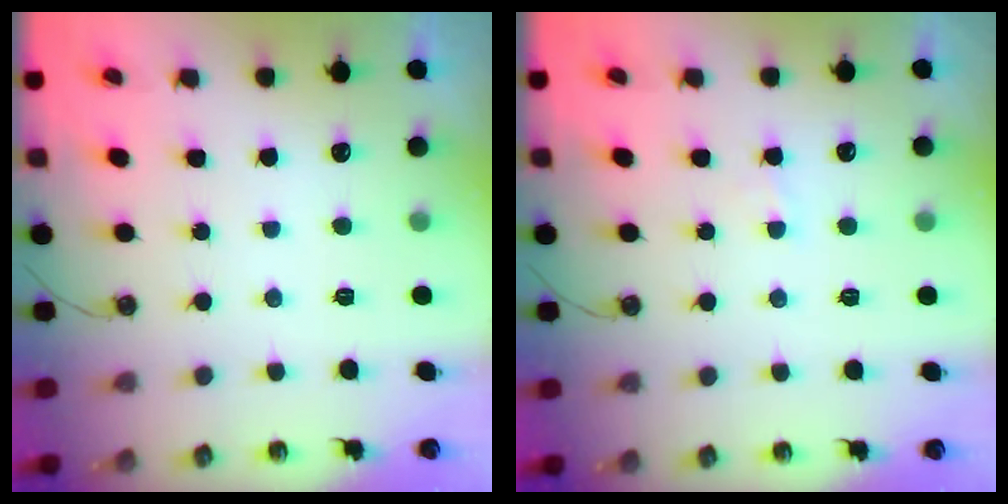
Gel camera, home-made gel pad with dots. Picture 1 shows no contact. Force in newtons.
{"total": 3.4, "press": 3.4, "slide": 0.5}